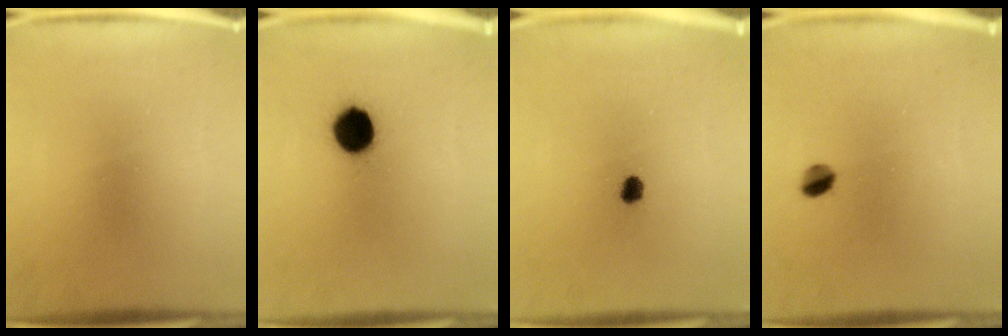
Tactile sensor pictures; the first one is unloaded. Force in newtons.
{"total": 9.1}
{"total": 2.1}
{"total": 3.0}